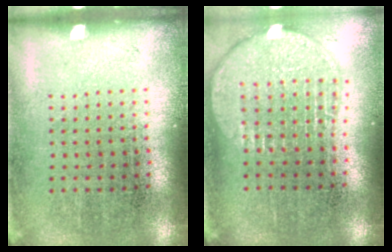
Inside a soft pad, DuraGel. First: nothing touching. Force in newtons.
{"total": 2.0, "press": 1.6, "slide": 1.1}